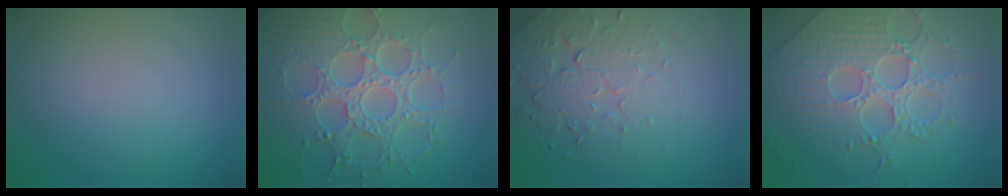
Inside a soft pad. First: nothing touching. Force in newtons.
{"total": 8.7, "press": 6.3, "slide": 6.0}
{"total": 5.1, "press": 3.6, "slide": 3.6}
{"total": 6.1, "press": 5.6, "slide": 2.3}